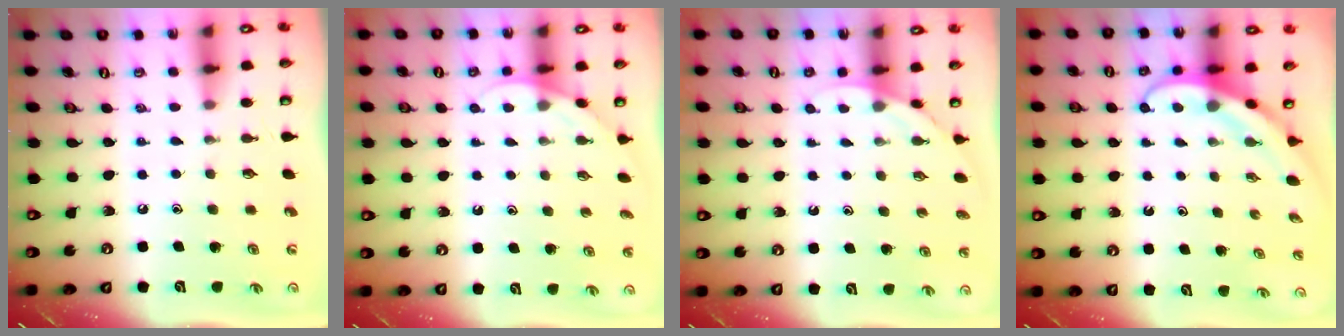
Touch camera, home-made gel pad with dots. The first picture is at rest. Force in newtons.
{"total": 3.7, "press": 3.7, "slide": 0.2}
{"total": 3.6, "press": 3.6, "slide": 0.2}
{"total": 3.8, "press": 3.8, "slide": 0.3}